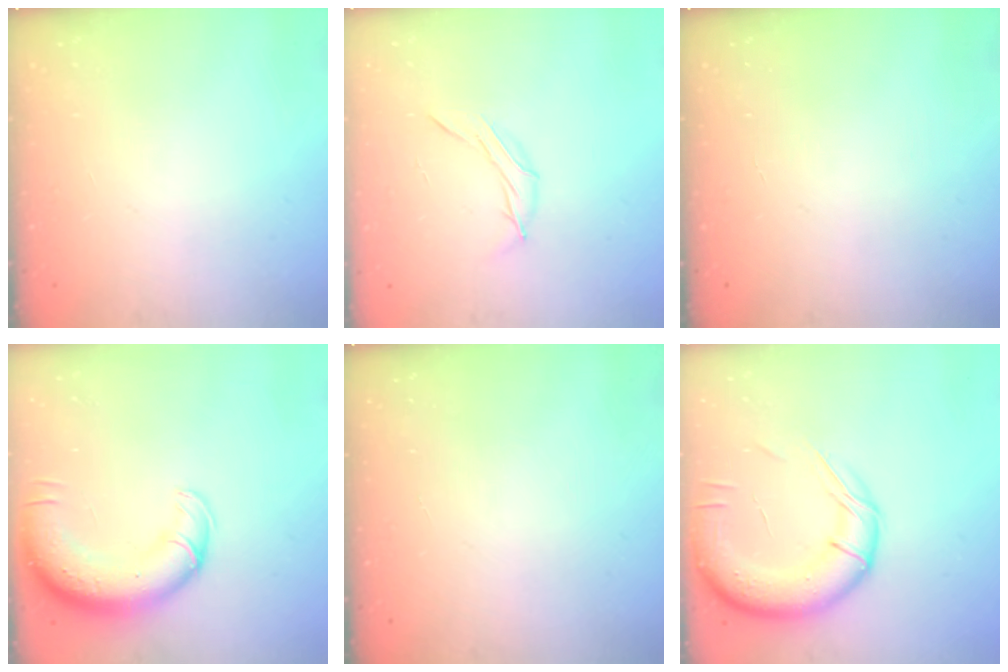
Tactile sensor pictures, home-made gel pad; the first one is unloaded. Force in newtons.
{"total": 6.3, "press": 6.2, "slide": 1.0}
{"total": 0.0}
{"total": 14.4, "press": 14.0, "slide": 3.4}
{"total": 0.0}
{"total": 15.7, "press": 15.3, "slide": 3.2}